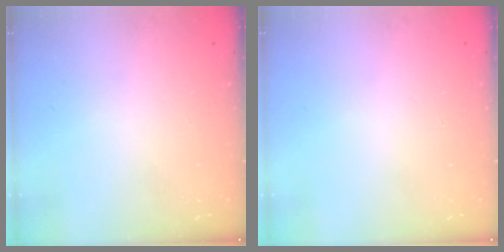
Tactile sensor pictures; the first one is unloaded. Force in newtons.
{"total": 0.0}